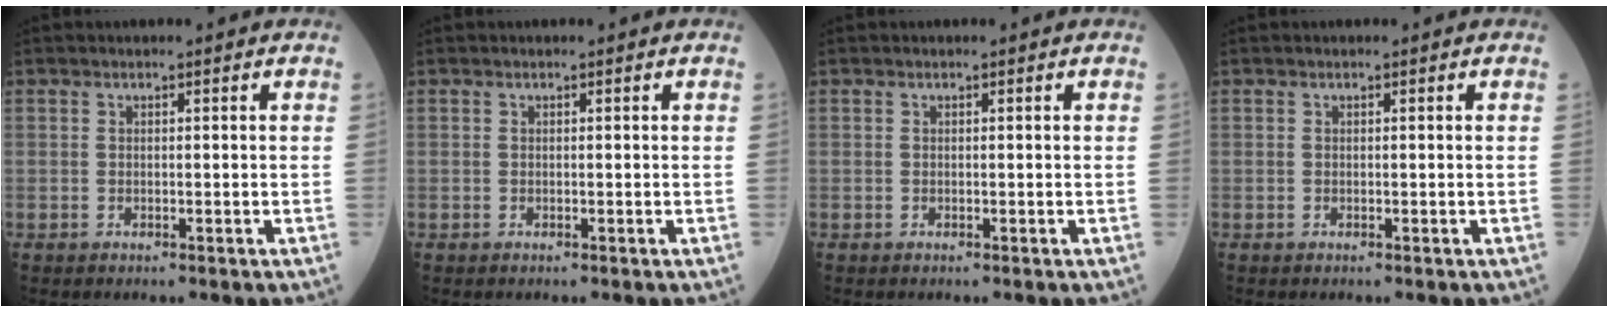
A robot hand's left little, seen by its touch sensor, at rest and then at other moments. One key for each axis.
{"total": 0.0}
{"total": 0.0}
{"total": 0.0}